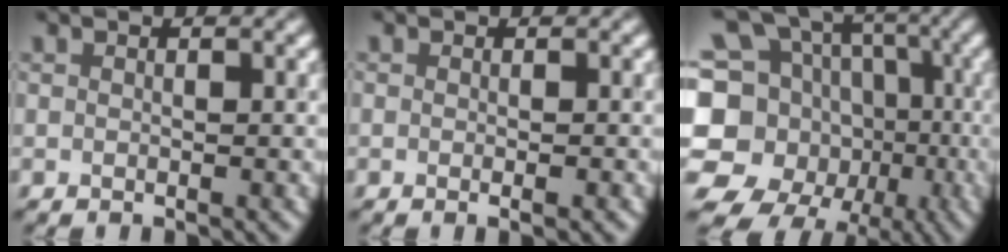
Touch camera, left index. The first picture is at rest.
{"total": 0.9, "force": [-0.3, 0.2, 0.8], "torque": [-0.009, -0.007, -0.003]}
{"total": 18.2, "force": [-4.5, 15.4, 8.6], "torque": [-0.202, -0.011, -0.071]}